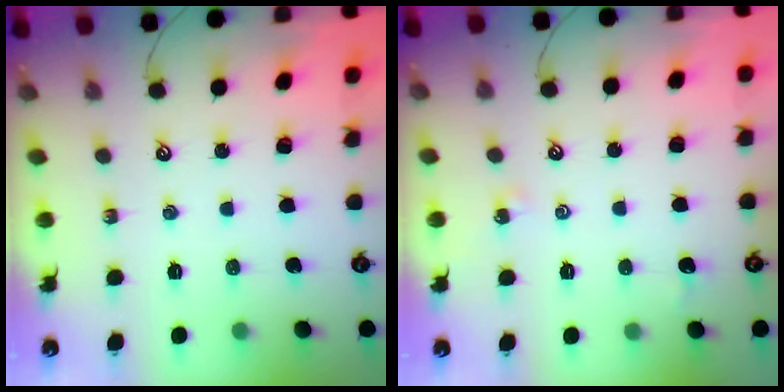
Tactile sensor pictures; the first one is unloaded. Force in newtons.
{"total": 1.6, "press": 1.6, "slide": 0.4}